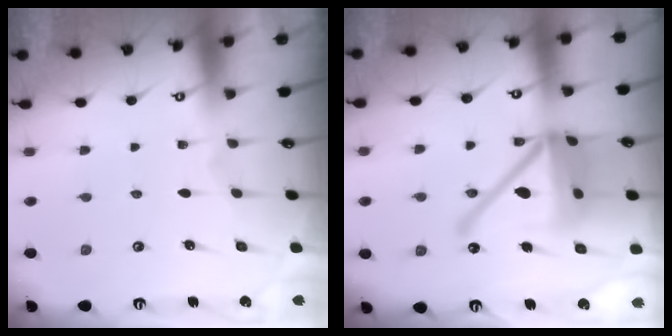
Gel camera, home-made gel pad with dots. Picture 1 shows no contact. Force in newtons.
{"total": 20.2, "press": 20.0, "slide": 2.8}